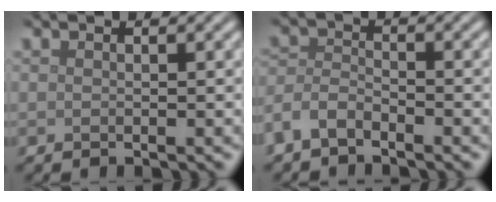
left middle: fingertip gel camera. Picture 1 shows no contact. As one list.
[{"total": 2.8, "force": [-2.1, 1.2, 1.3], "torque": [-0.029, 0.005, -0.053]}]